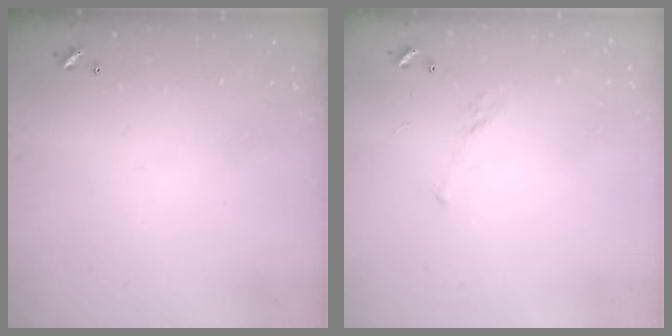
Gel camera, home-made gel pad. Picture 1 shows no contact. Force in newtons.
{"total": 5.0, "press": 4.9, "slide": 0.8}